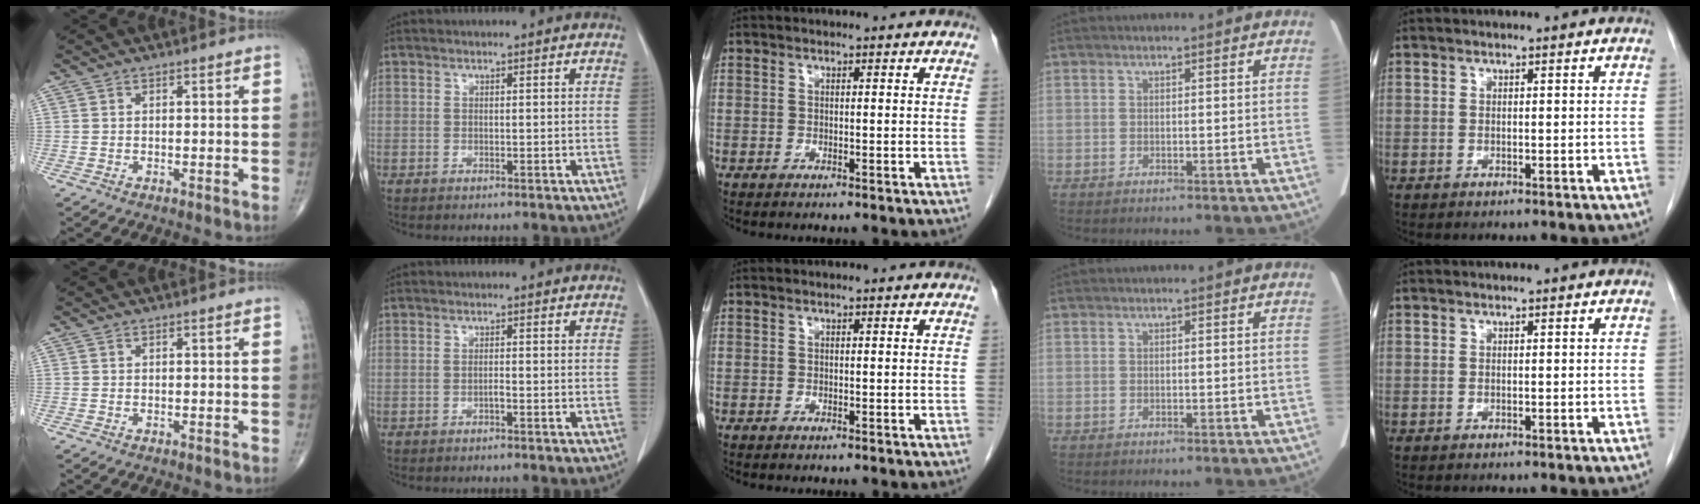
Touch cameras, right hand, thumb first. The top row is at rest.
{"index": {"total": 0.7, "force": [-0.4, 0.0, 0.5], "torque": [-0.011, 0.001, -0.008]}}